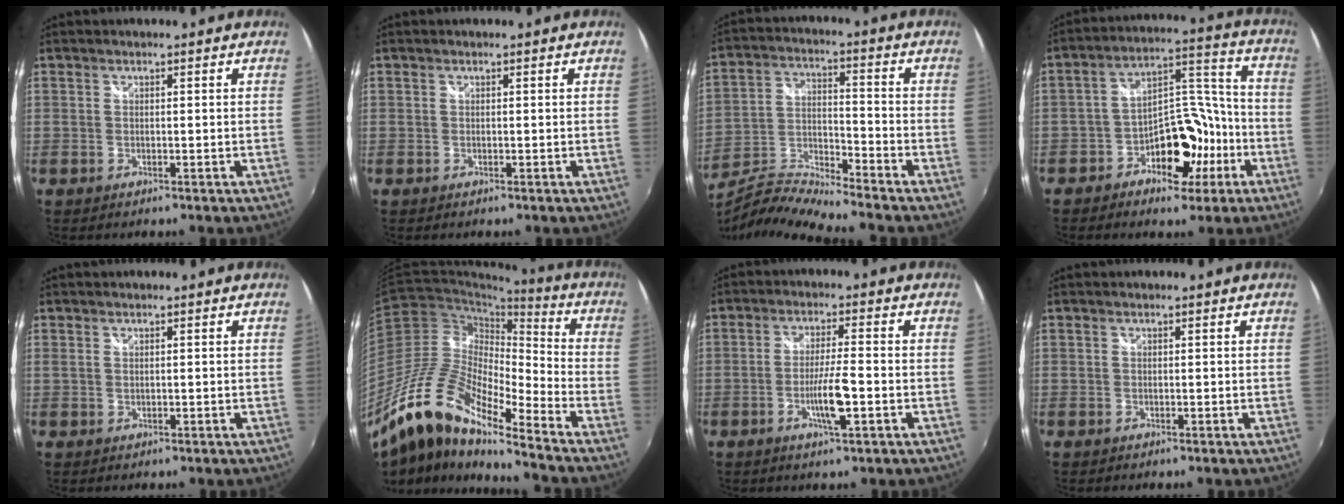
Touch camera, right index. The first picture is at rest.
{"total": 0.0}
{"total": 10.1, "force": [-9.3, -0.7, 3.7], "torque": [-0.079, -0.004, -0.185]}
{"total": 12.7, "force": [-6.6, 8.0, 7.4], "torque": [-0.115, 0.045, -0.101]}
{"total": 0.5, "force": [0.2, 0.3, 0.3], "torque": [-0.008, 0.000, 0.003]}
{"total": 17.2, "force": [-12.5, 4.3, 11.0], "torque": [-0.205, -0.010, -0.253]}
{"total": 6.3, "force": [-2.3, 0.3, 5.9], "torque": [-0.110, -0.006, -0.041]}
{"total": 0.0}